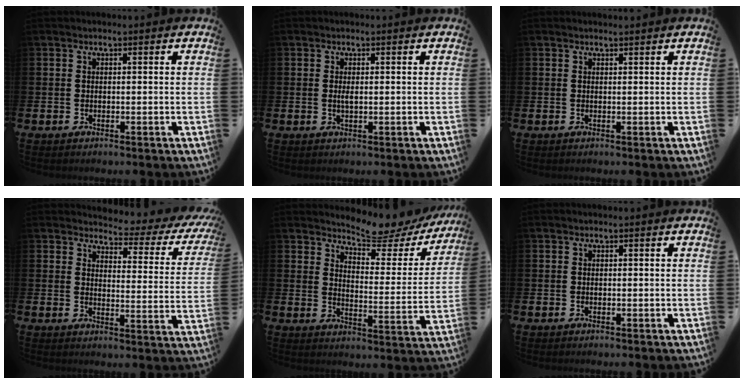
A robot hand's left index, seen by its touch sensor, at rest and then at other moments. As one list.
[{"total": 1.1, "force": [0.2, 0.3, 1.0], "torque": [-0.020, 0.002, 0.002]}, {"total": 0.6, "force": [0.6, 0.0, 0.1], "torque": [0.014, -0.006, 0.008]}, {"total": 3.4, "force": [3.0, 1.4, 1.1], "torque": [-0.022, -0.034, 0.039]}, {"total": 6.7, "force": [6.4, 1.4, 1.4], "torque": [-0.041, -0.052, 0.108]}, {"total": 0.0}]